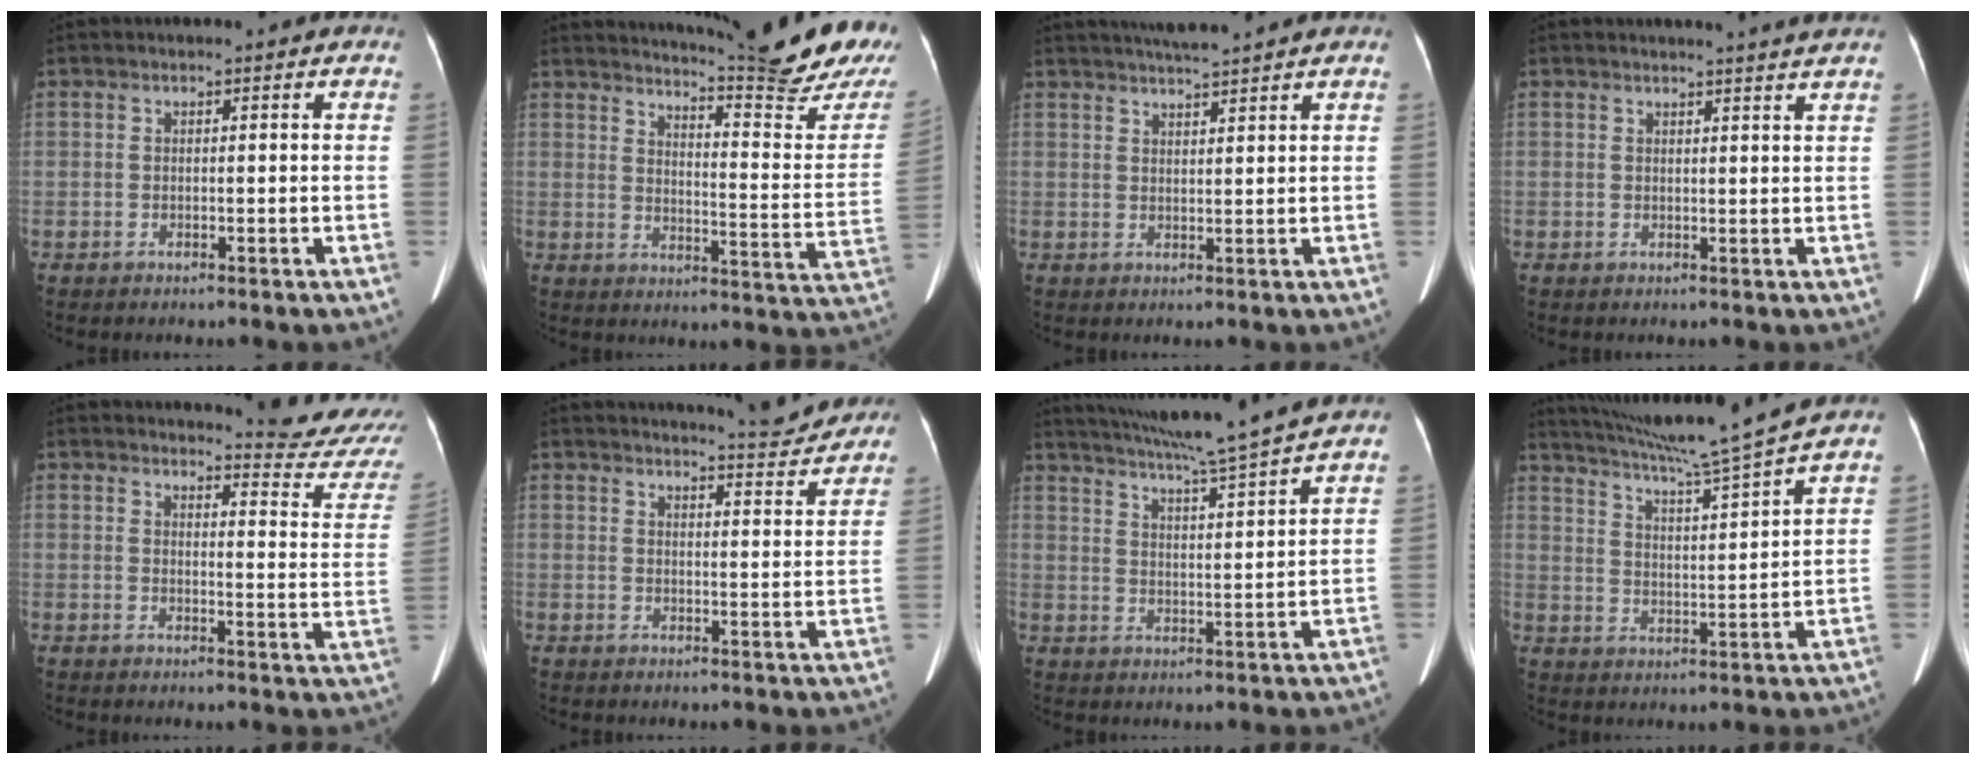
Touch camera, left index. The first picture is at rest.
{"total": 19.3, "force": [17.7, -1.5, 7.6], "torque": [-0.119, -0.109, 0.217]}
{"total": 5.9, "force": [5.4, -0.7, 2.4], "torque": [-0.043, 0.015, 0.086]}
{"total": 5.0, "force": [4.6, -0.8, 1.8], "torque": [-0.021, 0.001, 0.040]}
{"total": 11.7, "force": [11.6, -0.8, 1.3], "torque": [-0.009, -0.100, 0.114]}
{"total": 7.7, "force": [7.6, 0.0, 1.3], "torque": [-0.026, -0.016, 0.090]}
{"total": 13.9, "force": [12.2, -2.1, 6.4], "torque": [-0.111, -0.014, 0.180]}
{"total": 14.1, "force": [12.4, -2.9, 6.1], "torque": [-0.109, -0.024, 0.194]}